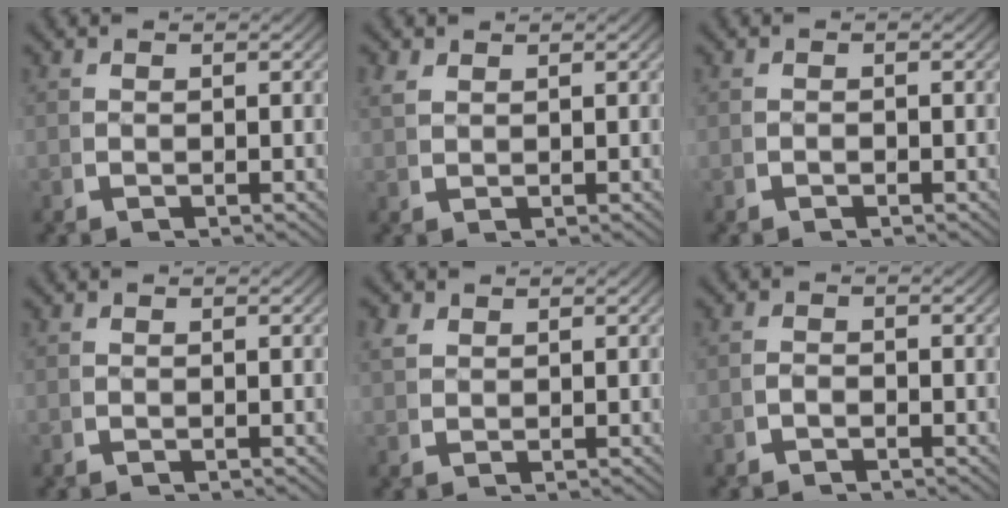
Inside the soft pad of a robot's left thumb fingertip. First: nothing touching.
{"total": 1.4, "force": [1.3, 0.3, 0.4], "torque": [-0.007, 0.004, 0.034]}
{"total": 0.0}
{"total": 0.0}
{"total": 1.6, "force": [1.4, 0.6, 0.4], "torque": [-0.009, 0.003, 0.035]}
{"total": 0.8, "force": [-0.8, 0.2, 0.1], "torque": [-0.003, -0.005, -0.014]}